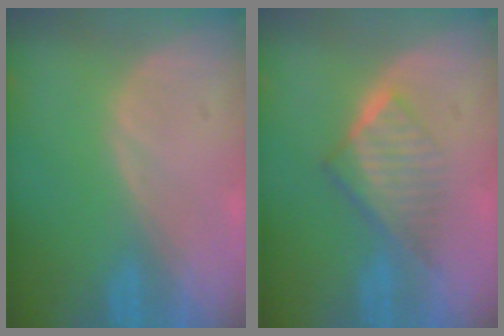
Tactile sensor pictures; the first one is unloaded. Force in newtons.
{"total": 6.5, "press": 5.5, "slide": 3.4}